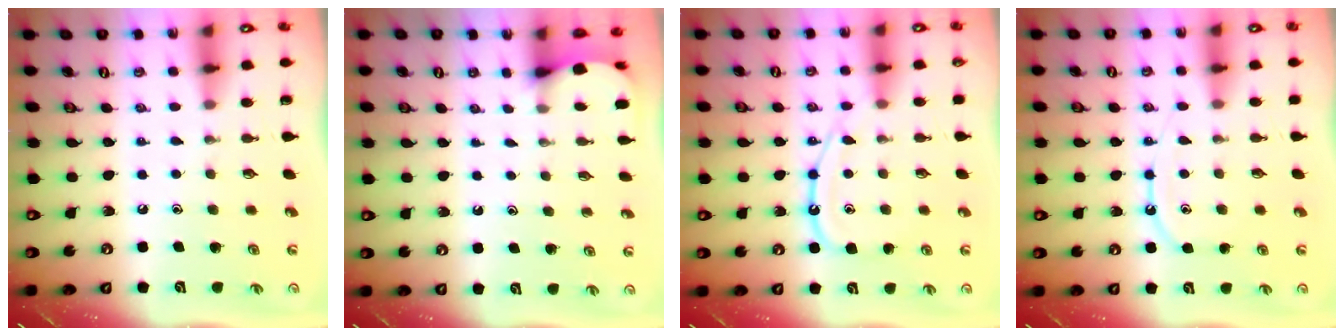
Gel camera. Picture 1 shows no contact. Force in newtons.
{"total": 2.4, "press": 2.4, "slide": 0.3}
{"total": 13.1, "press": 13.0, "slide": 1.3}
{"total": 8.5, "press": 8.5, "slide": 0.8}